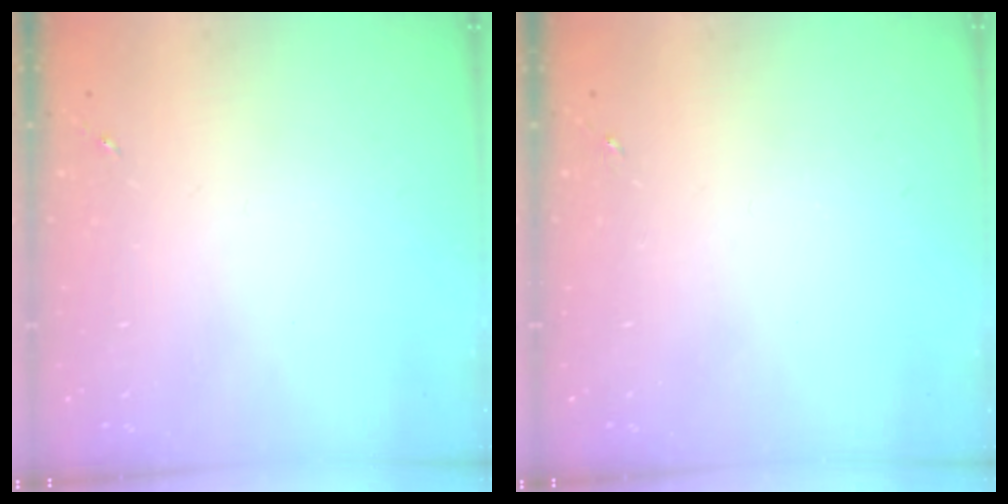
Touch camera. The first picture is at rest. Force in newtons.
{"total": 0.0}